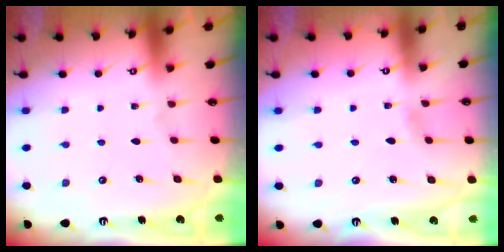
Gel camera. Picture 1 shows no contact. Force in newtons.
{"total": 2.3, "press": 2.3, "slide": 0.3}